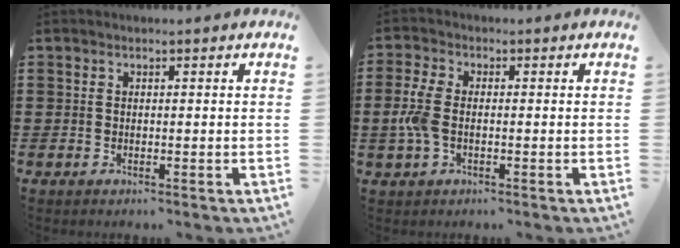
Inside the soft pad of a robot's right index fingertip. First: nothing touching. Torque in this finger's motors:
{"motor_torque": [1.03, -0.21, 0.17, 0.11]}